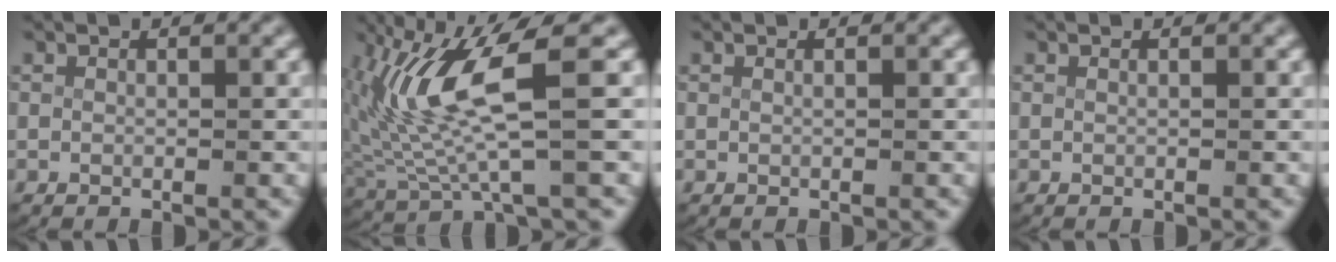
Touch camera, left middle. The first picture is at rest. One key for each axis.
{"total": 7.3, "fx": 0.7, "fy": 2.6, "fz": 6.8, "tx": -0.146, "ty": -0.002, "tz": 0.020}
{"total": 0.0}
{"total": 0.0}